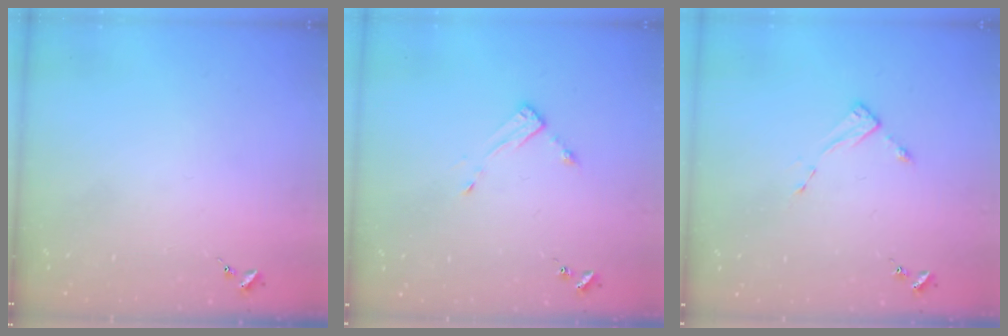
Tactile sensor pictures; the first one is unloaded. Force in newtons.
{"total": 3.9, "press": 3.9, "slide": 0.4}
{"total": 2.8, "press": 2.7, "slide": 0.3}